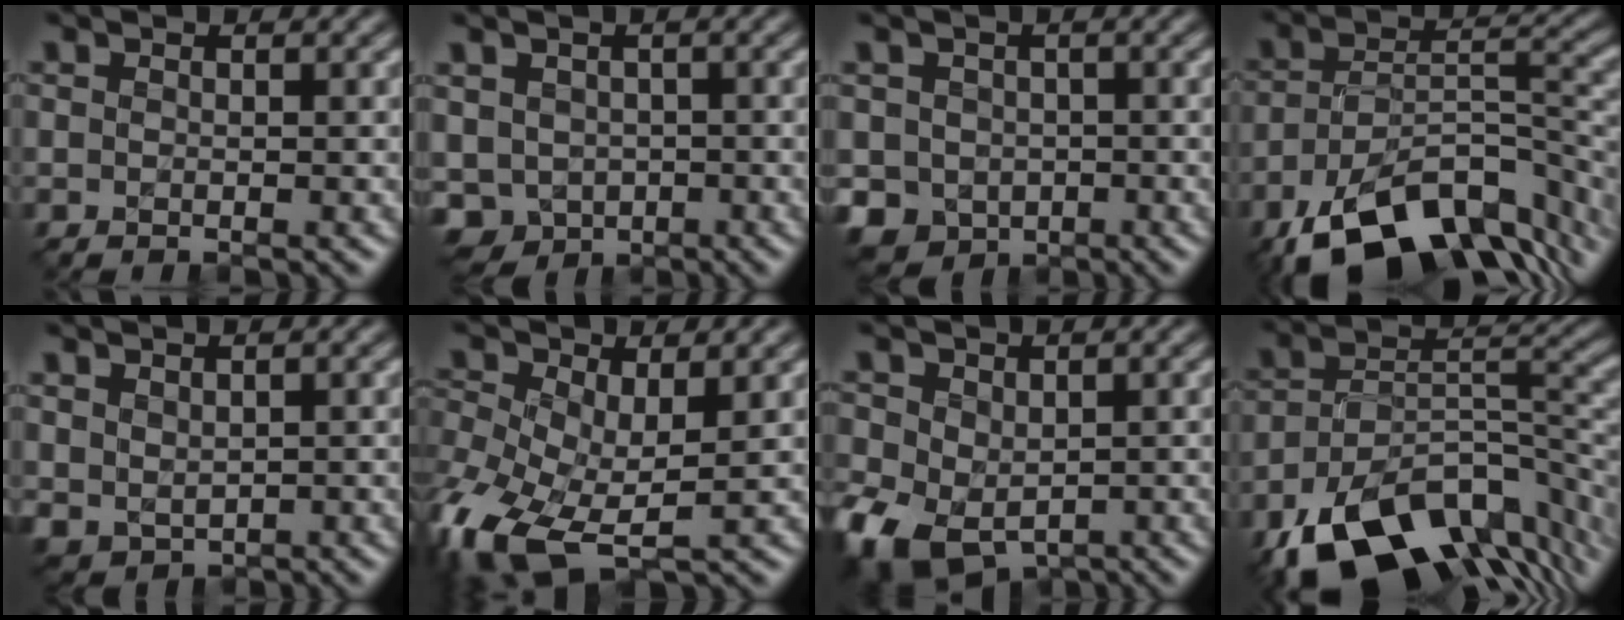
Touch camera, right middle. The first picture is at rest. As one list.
[{"total": 4.5, "force": [-1.1, 3.9, 2.0], "torque": [-0.045, -0.011, -0.020]}, {"total": 4.5, "force": [-1.4, 4.0, 1.7], "torque": [-0.029, -0.006, -0.030]}, {"total": 13.4, "force": [-8.5, 5.8, 8.6], "torque": [-0.141, 0.004, -0.141]}, {"total": 2.0, "force": [0.9, 1.5, 0.8], "torque": [-0.020, -0.004, 0.023]}, {"total": 10.5, "force": [-3.1, 5.9, 8.1], "torque": [-0.211, -0.029, -0.056]}, {"total": 8.4, "force": [-2.9, 5.9, 5.3], "torque": [-0.124, -0.020, -0.052]}, {"total": 14.2, "force": [-8.1, 7.3, 9.1], "torque": [-0.158, 0.002, -0.136]}]